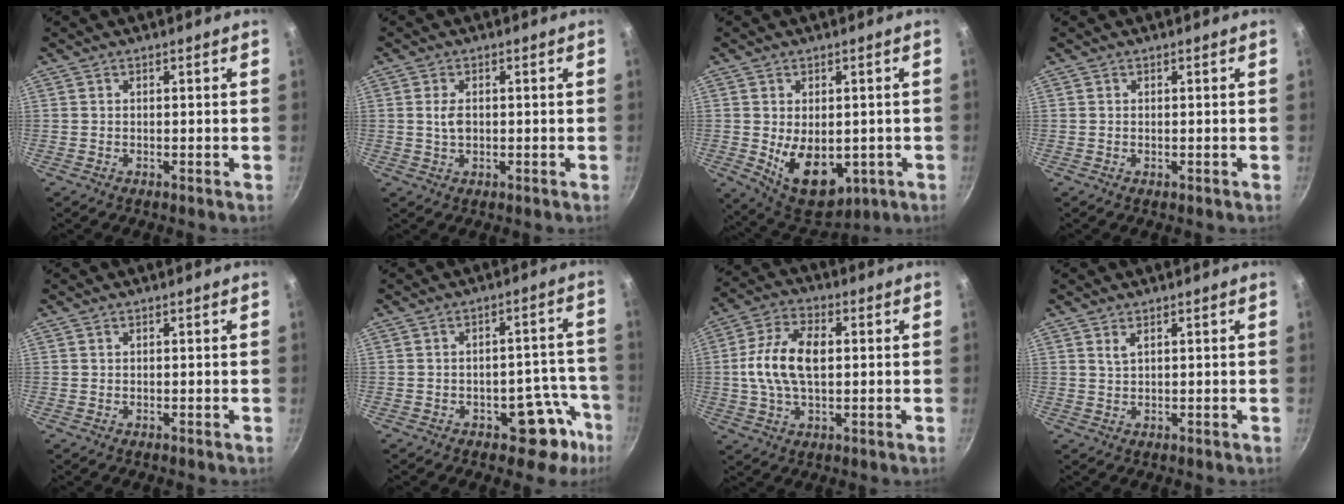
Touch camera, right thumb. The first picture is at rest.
{"total": 2.8, "force": [0.2, 1.7, 2.2], "torque": [-0.041, 0.000, 0.005]}
{"total": 12.0, "force": [-2.3, 7.5, 9.2], "torque": [-0.118, -0.011, -0.010]}
{"total": 0.0}
{"total": 0.0}
{"total": 9.3, "force": [-4.9, 5.2, 5.9], "torque": [-0.029, 0.049, -0.056]}
{"total": 12.2, "force": [0.9, 6.7, 10.1], "torque": [-0.203, 0.015, 0.015]}
{"total": 1.4, "force": [0.8, 0.5, 1.0], "torque": [-0.022, -0.002, 0.021]}